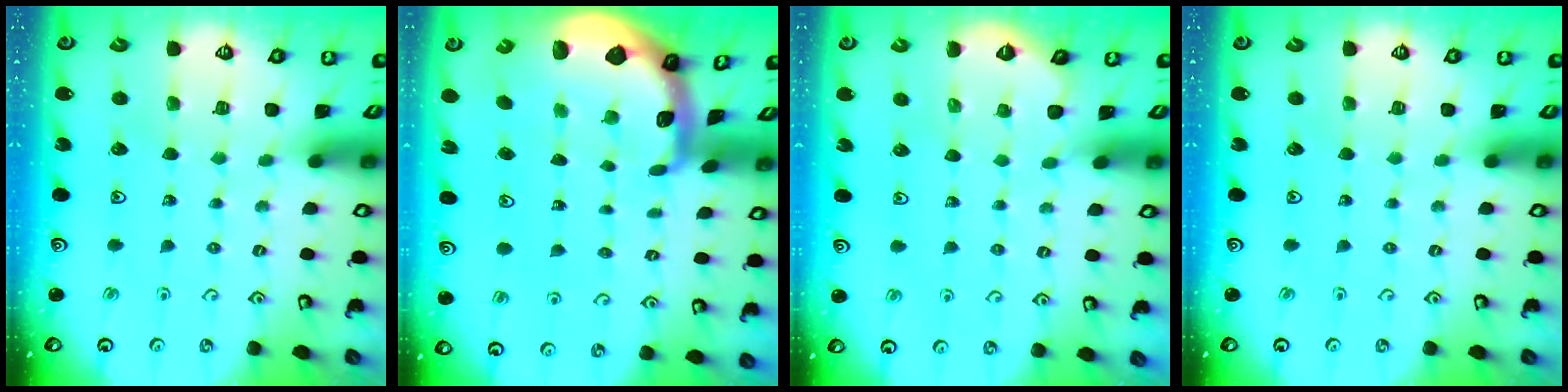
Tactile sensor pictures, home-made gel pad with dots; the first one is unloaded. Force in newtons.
{"total": 2.6, "press": 2.5, "slide": 0.6}
{"total": 2.3, "press": 2.3, "slide": 0.1}
{"total": 0.0}